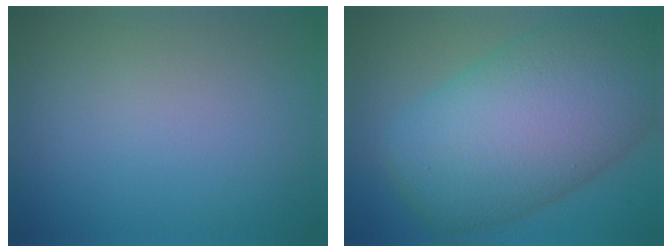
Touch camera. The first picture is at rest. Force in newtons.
{"total": 13.6, "press": 13.6, "slide": 0.3}